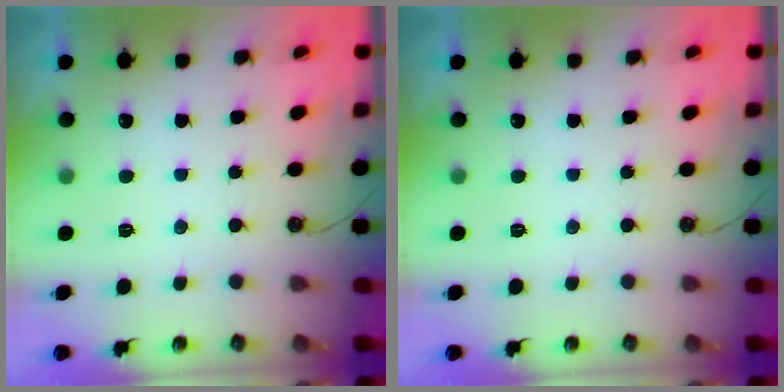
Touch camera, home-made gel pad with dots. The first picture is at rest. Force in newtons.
{"total": 0.0}